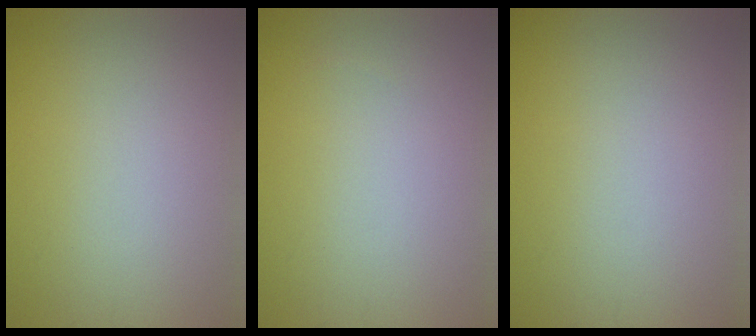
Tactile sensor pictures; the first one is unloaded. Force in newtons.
{"total": 0.0}
{"total": 0.0}